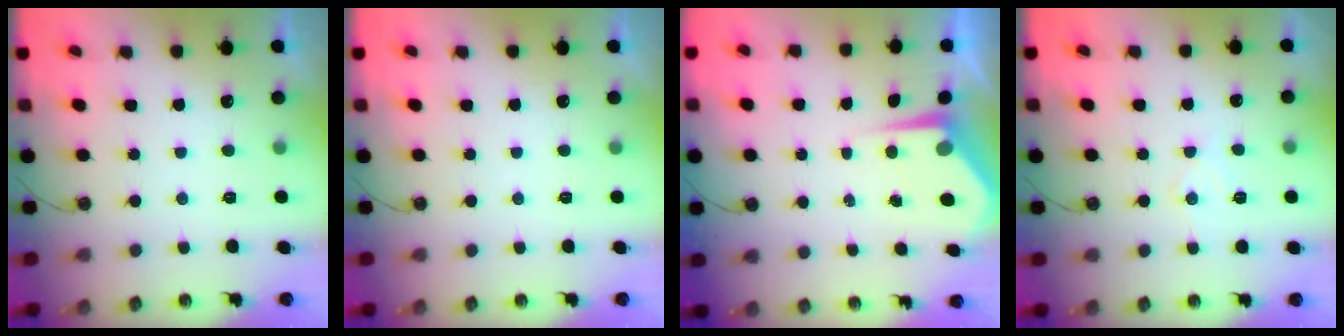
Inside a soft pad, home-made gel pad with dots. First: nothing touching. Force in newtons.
{"total": 0.0}
{"total": 5.0, "press": 5.0, "slide": 0.3}
{"total": 6.8, "press": 6.7, "slide": 0.4}